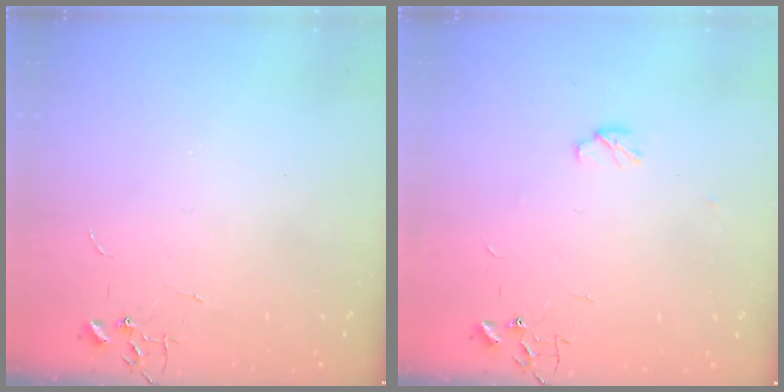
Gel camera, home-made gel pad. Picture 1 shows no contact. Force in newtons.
{"total": 4.5, "press": 4.4, "slide": 1.2}